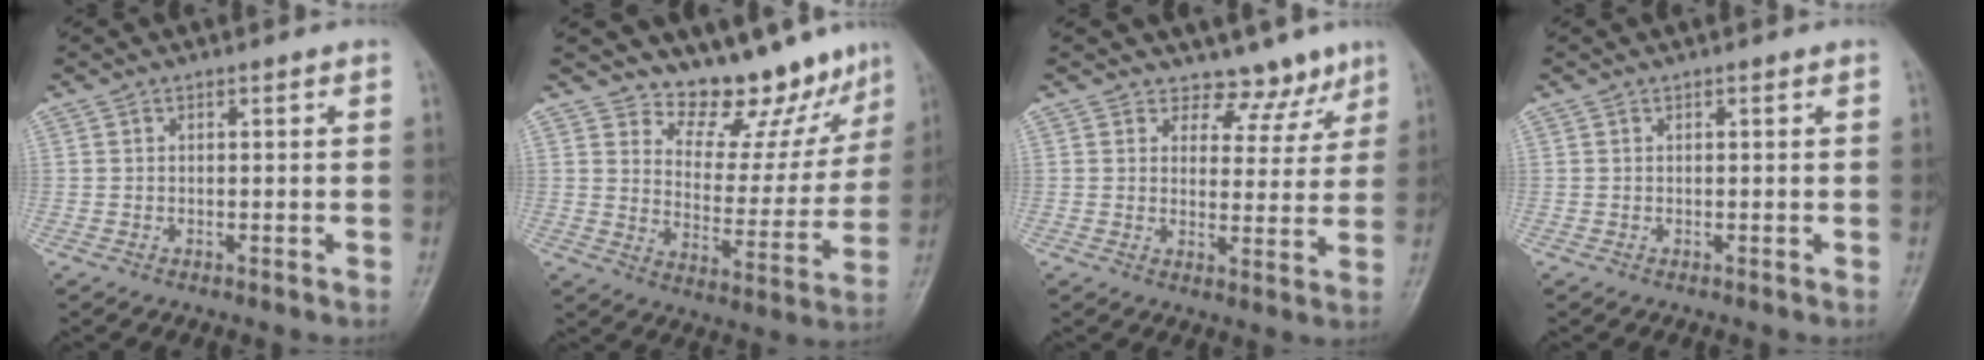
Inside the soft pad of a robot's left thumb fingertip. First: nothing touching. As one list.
[{"total": 13.6, "force": [11.9, 5.3, 3.8], "torque": [-0.009, -0.100, 0.171]}, {"total": 6.8, "force": [5.4, 4.1, 0.8], "torque": [0.023, -0.040, 0.066]}, {"total": 0.0}]